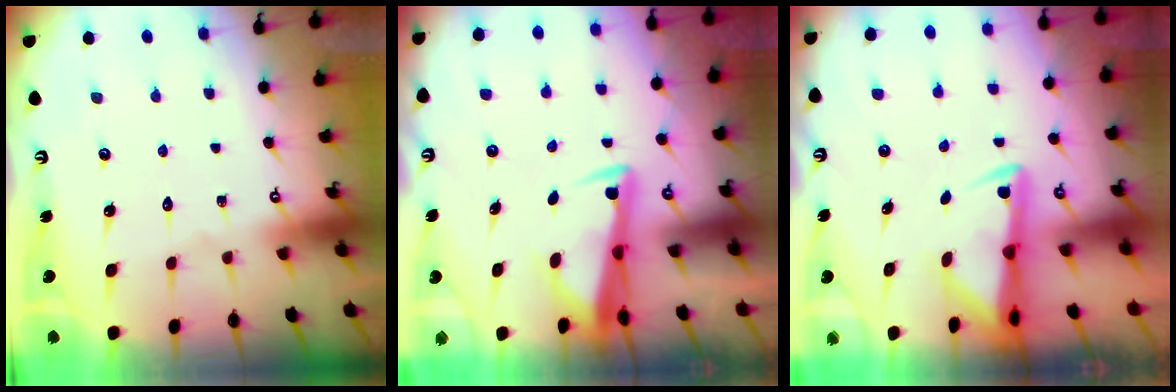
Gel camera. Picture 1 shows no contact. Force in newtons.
{"total": 3.4, "press": 3.3, "slide": 0.9}
{"total": 2.8, "press": 2.8, "slide": 0.4}